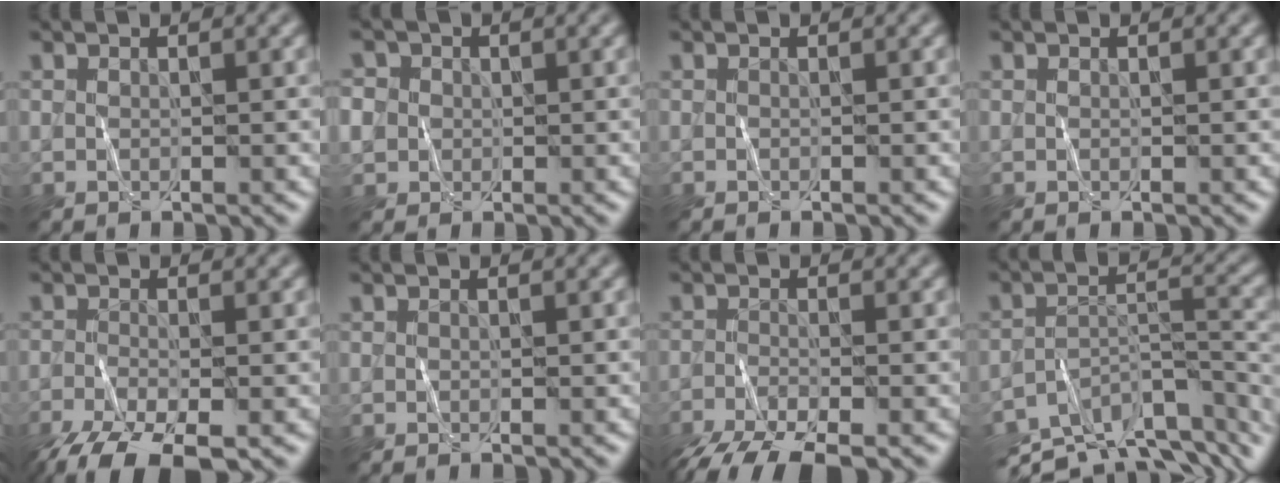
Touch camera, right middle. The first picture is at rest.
{"total": 4.5, "force": [0.6, 4.1, 1.6], "torque": [-0.036, 0.027, -0.008]}
{"total": 0.0}
{"total": 0.0}
{"total": 7.4, "force": [-4.8, 2.5, 5.0], "torque": [-0.102, -0.030, -0.091]}
{"total": 0.0}
{"total": 6.2, "force": [-4.6, 1.6, 3.8], "torque": [-0.071, -0.022, -0.088]}
{"total": 10.6, "force": [-8.1, 3.6, 5.7], "torque": [-0.099, -0.007, -0.119]}